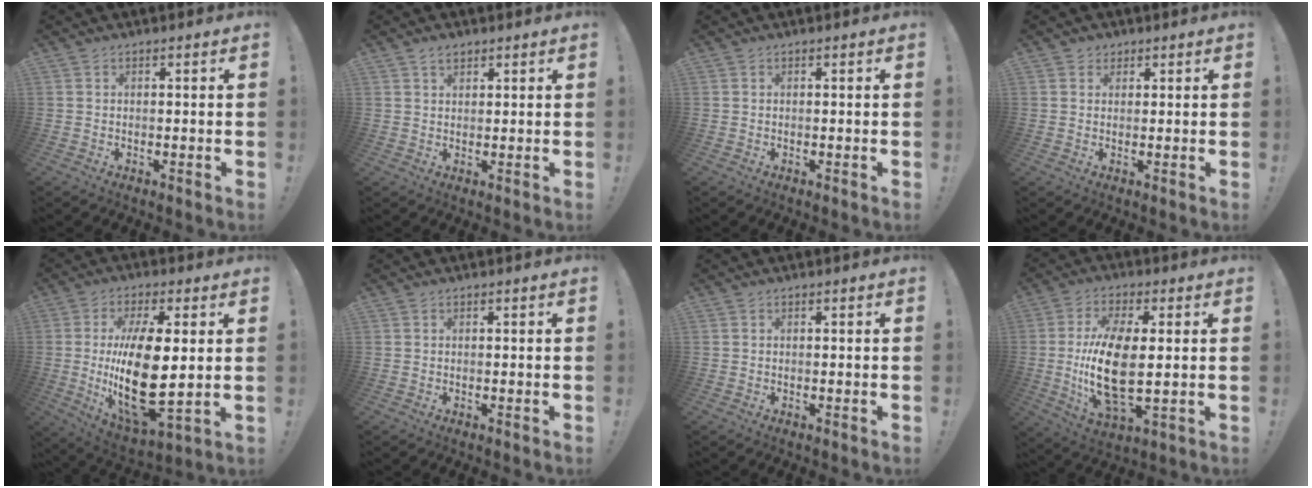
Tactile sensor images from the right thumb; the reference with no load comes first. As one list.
[{"total": 2.4, "force": [1.7, 1.4, 1.0], "torque": [-0.010, -0.007, 0.030]}, {"total": 0.0}, {"total": 2.1, "force": [1.2, 1.7, 0.4], "torque": [0.006, -0.006, 0.018]}, {"total": 21.0, "force": [0.9, 8.3, 19.2], "torque": [-0.362, -0.029, 0.015]}, {"total": 0.0}, {"total": 0.0}, {"total": 17.0, "force": [0.2, 7.1, 15.4], "torque": [-0.321, -0.022, 0.002]}]